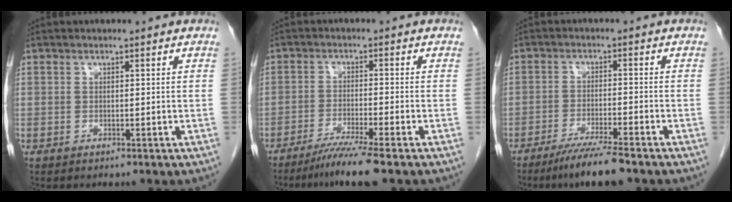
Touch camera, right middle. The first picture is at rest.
{"total": 6.2, "force": [-4.8, -1.4, 3.7], "torque": [-0.064, -0.020, -0.088]}
{"total": 6.8, "force": [-5.3, -0.2, 4.3], "torque": [-0.077, -0.020, -0.093]}